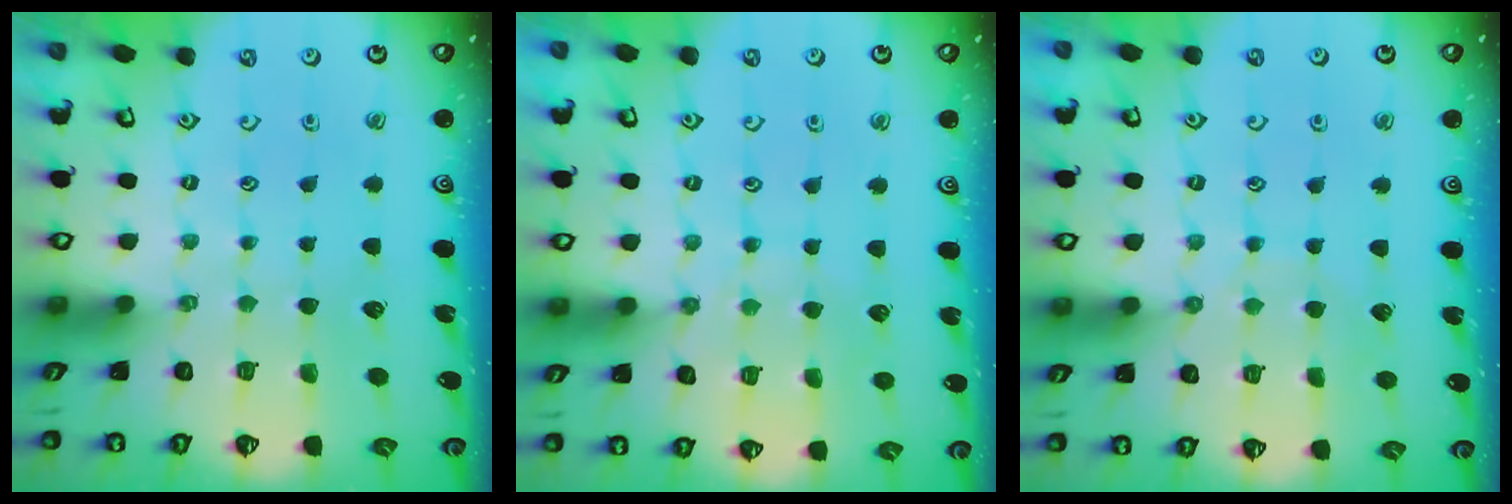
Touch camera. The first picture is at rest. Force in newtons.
{"total": 6.5, "press": 6.5, "slide": 0.8}
{"total": 6.0, "press": 5.9, "slide": 0.6}